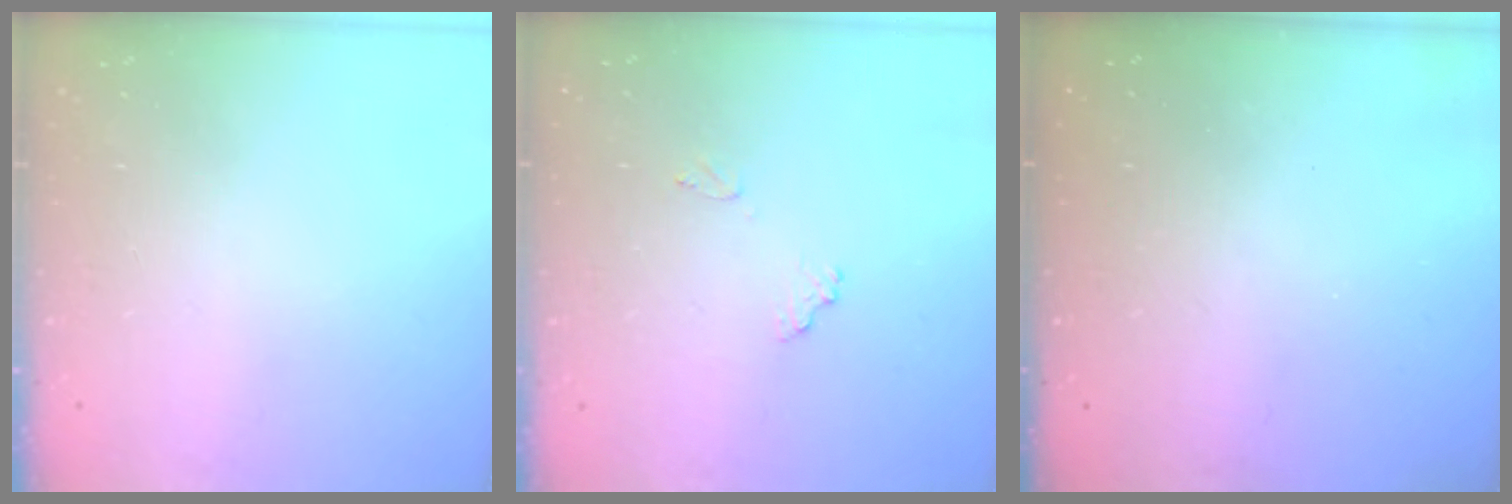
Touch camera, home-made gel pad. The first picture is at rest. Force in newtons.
{"total": 7.7, "press": 7.7, "slide": 0.5}
{"total": 3.1, "press": 3.1, "slide": 0.1}